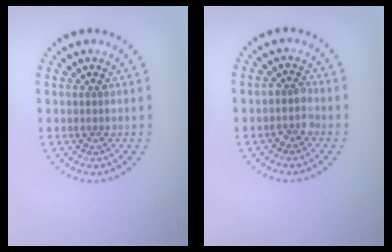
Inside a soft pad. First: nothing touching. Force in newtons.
{"total": 1.7, "press": 1.6, "slide": 0.7}